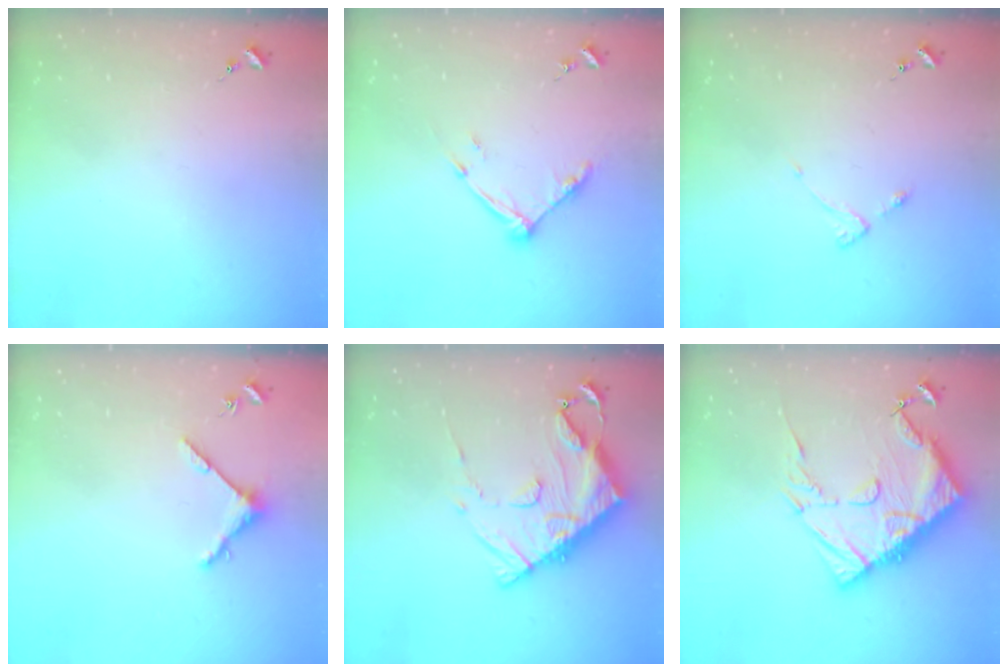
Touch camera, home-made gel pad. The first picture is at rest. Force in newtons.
{"total": 9.0, "press": 9.0, "slide": 0.7}
{"total": 2.8, "press": 2.7, "slide": 0.5}
{"total": 4.8, "press": 4.8, "slide": 0.6}
{"total": 16.0, "press": 16.0, "slide": 1.2}
{"total": 18.0, "press": 17.9, "slide": 1.9}